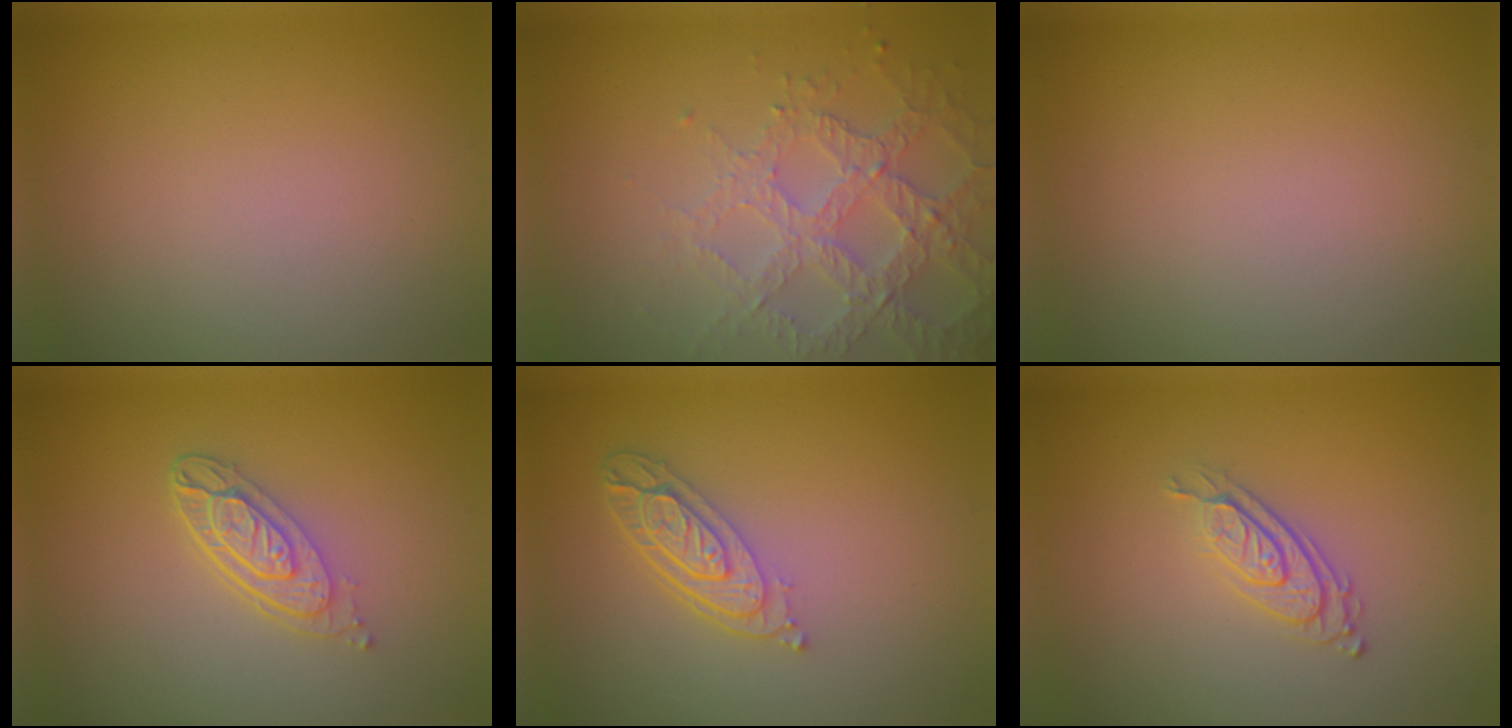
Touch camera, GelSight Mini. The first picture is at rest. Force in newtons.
{"total": 4.1, "press": 4.0, "slide": 0.9}
{"total": 0.0}
{"total": 3.9, "press": 2.8, "slide": 2.6}
{"total": 3.9, "press": 2.9, "slide": 2.6}
{"total": 2.8, "press": 2.0, "slide": 1.9}